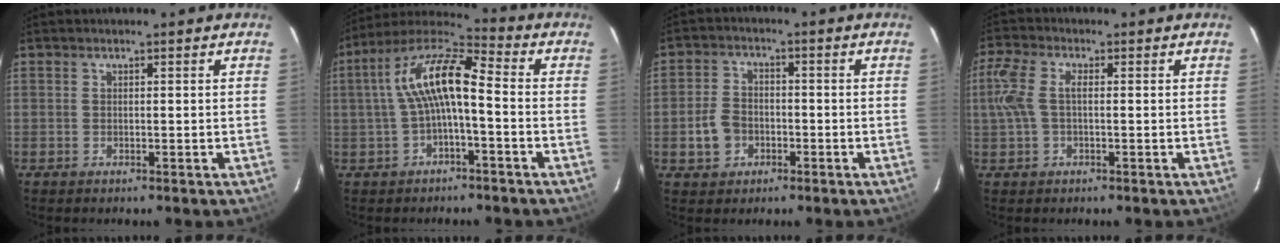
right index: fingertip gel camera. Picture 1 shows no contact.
{"total": 11.0, "force": [-0.9, 3.2, 10.5], "torque": [-0.211, 0.025, -0.019]}
{"total": 5.8, "force": [-2.0, 4.7, 2.7], "torque": [-0.066, 0.018, -0.030]}
{"total": 5.7, "force": [0.2, 2.7, 5.0], "torque": [-0.114, 0.011, 0.003]}